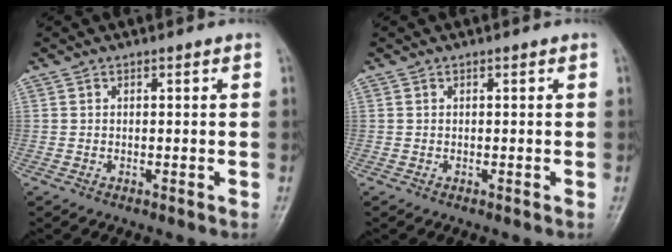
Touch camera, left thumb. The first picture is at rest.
{"total": 0.0}